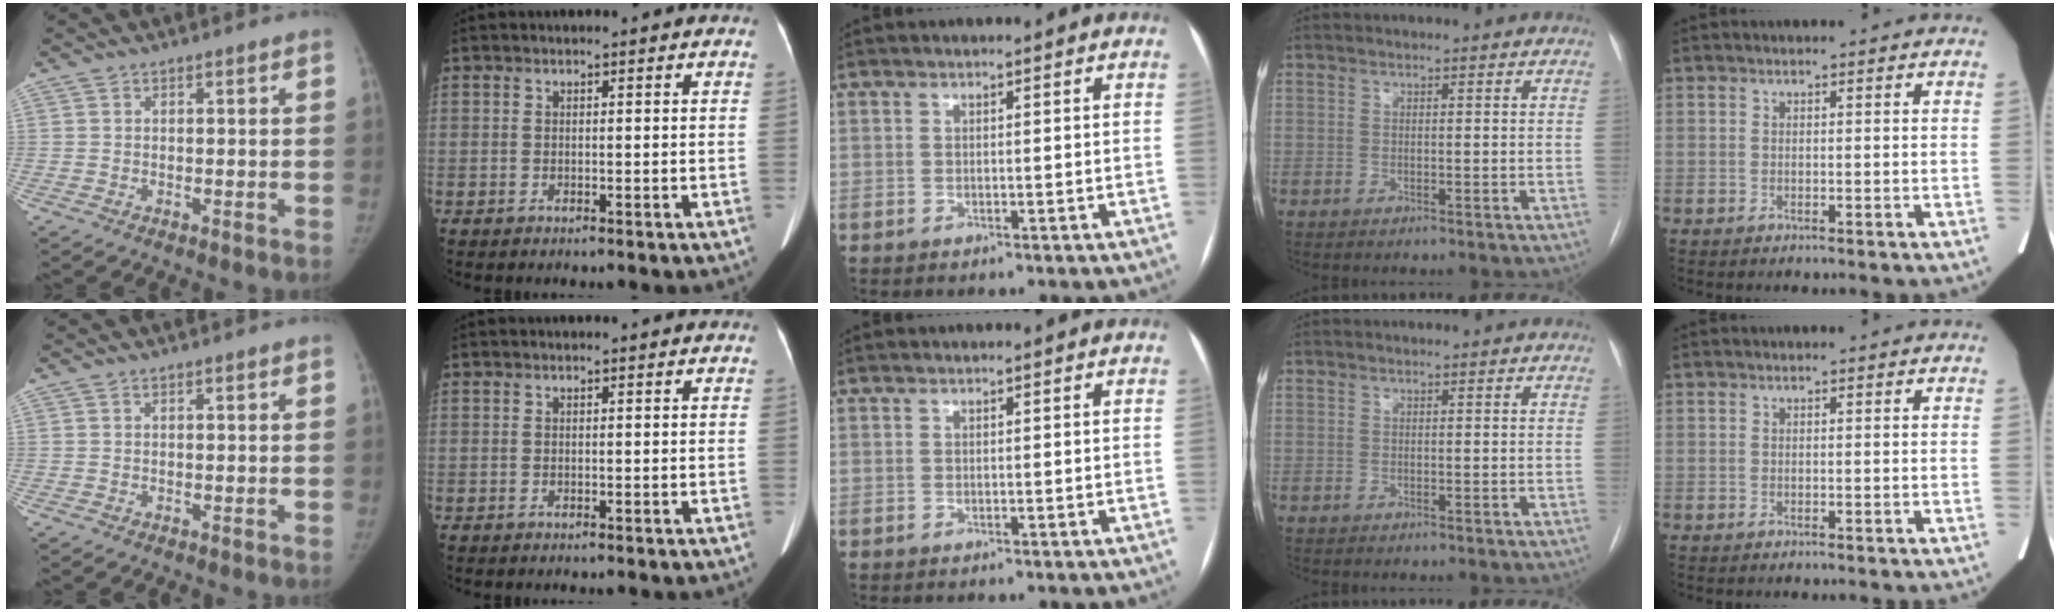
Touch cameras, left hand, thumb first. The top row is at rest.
{}